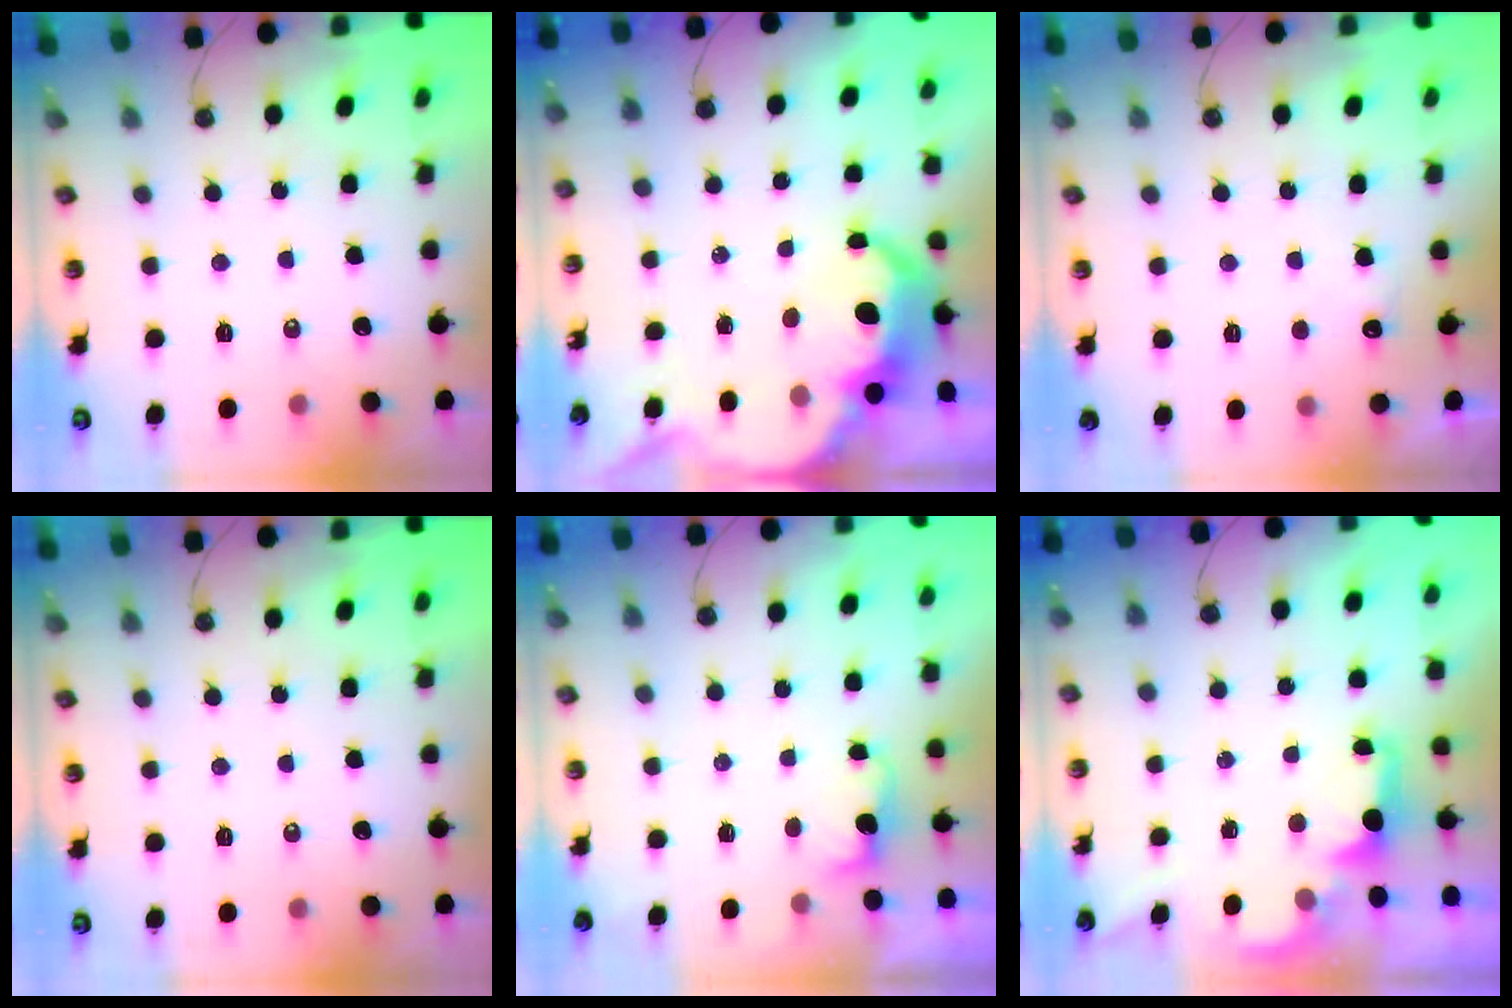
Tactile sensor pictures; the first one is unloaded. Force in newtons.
{"total": 10.8, "press": 10.8, "slide": 0.5}
{"total": 3.7, "press": 3.5, "slide": 1.1}
{"total": 0.0}
{"total": 2.1, "press": 2.0, "slide": 0.9}
{"total": 2.1, "press": 1.9, "slide": 0.8}